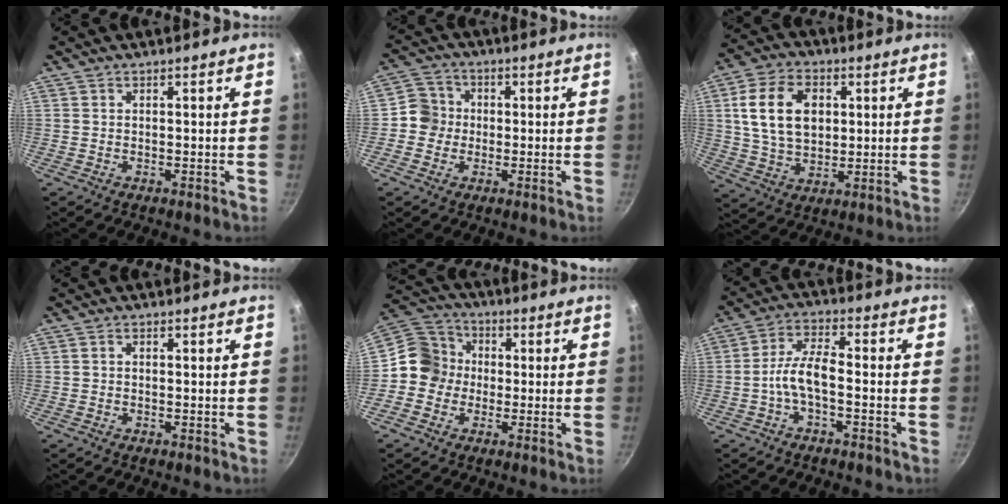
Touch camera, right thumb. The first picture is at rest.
{"total": 5.6, "force": [-0.5, 5.4, 1.4], "torque": [0.006, 0.015, -0.027]}
{"total": 14.0, "force": [2.9, 9.7, 9.7], "torque": [-0.159, -0.001, 0.053]}
{"total": 0.8, "force": [-0.2, 0.6, 0.4], "torque": [-0.008, 0.005, -0.002]}
{"total": 9.2, "force": [-0.8, 8.7, 2.9], "torque": [-0.014, 0.029, -0.039]}
{"total": 6.4, "force": [-2.2, 2.4, 5.5], "torque": [-0.115, 0.033, -0.049]}